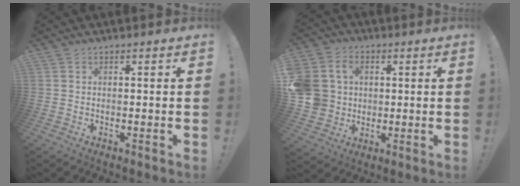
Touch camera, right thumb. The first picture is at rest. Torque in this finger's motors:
{"motor_torque": [1.46, 1.48, 0.14, -0.05, 0.06]}